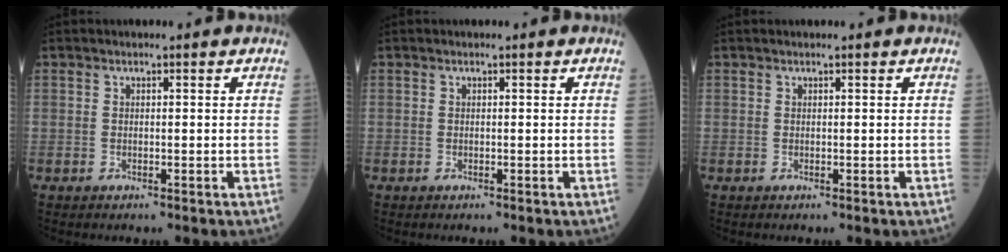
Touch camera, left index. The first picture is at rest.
{"total": 0.0}
{"total": 0.0}